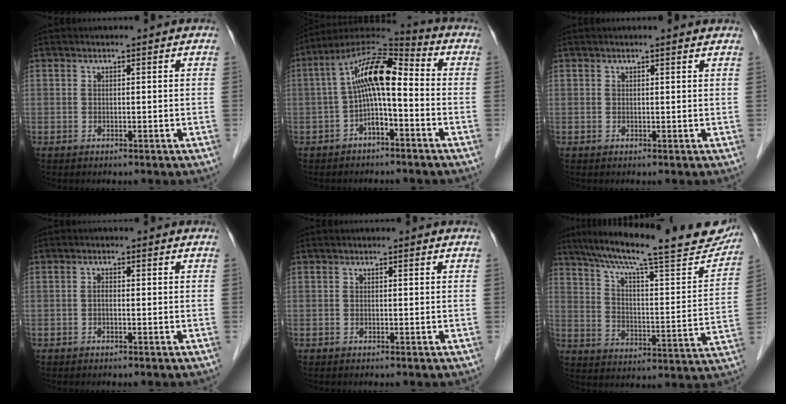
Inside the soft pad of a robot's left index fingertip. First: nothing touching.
{"total": 10.1, "force": [-0.8, 3.2, 9.6], "torque": [-0.177, 0.049, -0.017]}
{"total": 1.5, "force": [1.4, -0.1, 0.6], "torque": [-0.014, 0.004, 0.016]}
{"total": 0.7, "force": [-0.1, 0.4, 0.6], "torque": [-0.017, 0.002, -0.004]}
{"total": 0.0}
{"total": 25.4, "force": [21.6, 3.5, 12.9], "torque": [-0.203, -0.015, 0.291]}